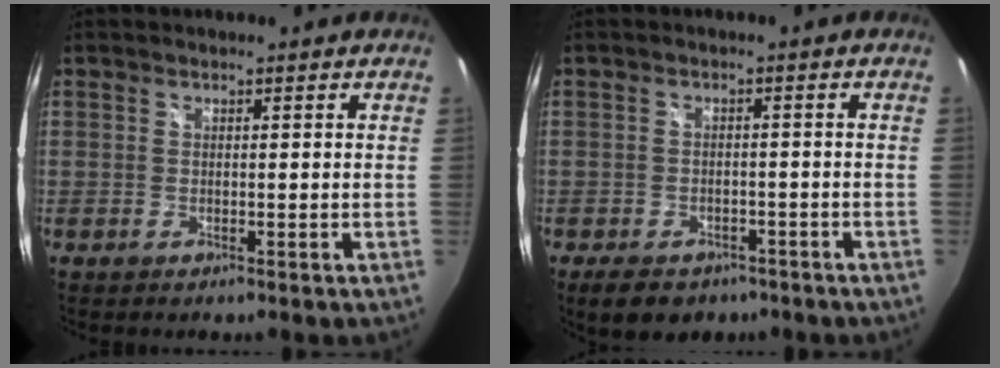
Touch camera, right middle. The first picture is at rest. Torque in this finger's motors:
{"motor_torque": [0.56, -0.54, 0.05, 0.04]}